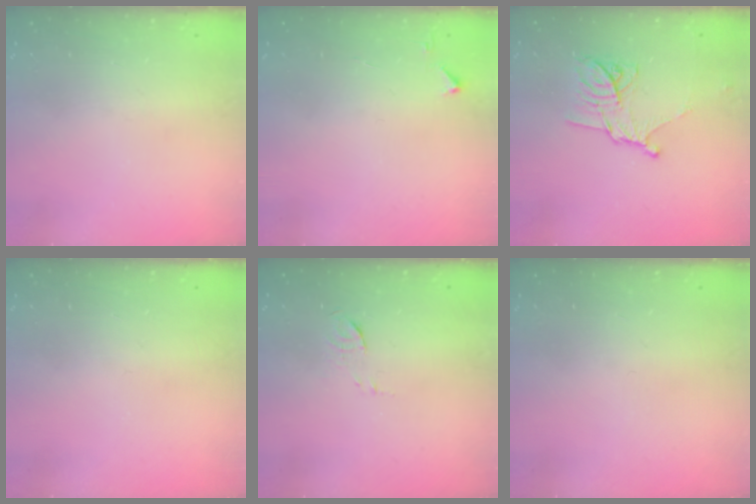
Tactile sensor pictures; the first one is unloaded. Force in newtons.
{"total": 2.8, "press": 2.8, "slide": 0.4}
{"total": 11.3, "press": 11.3, "slide": 0.7}
{"total": 0.0}
{"total": 4.2, "press": 4.1, "slide": 1.1}
{"total": 0.0}